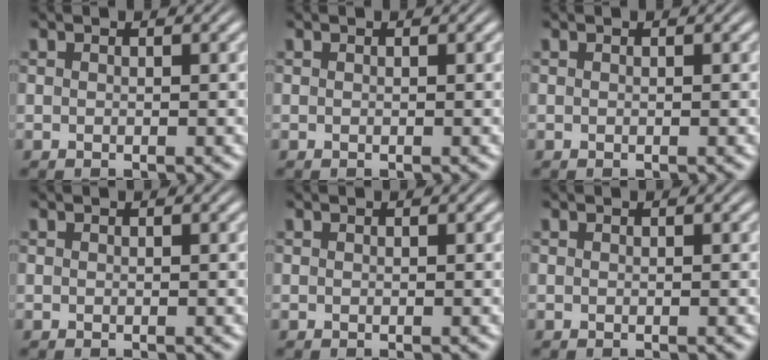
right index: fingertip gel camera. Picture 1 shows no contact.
{"total": 0.0}
{"total": 0.0}
{"total": 0.0}
{"total": 0.0}
{"total": 0.0}